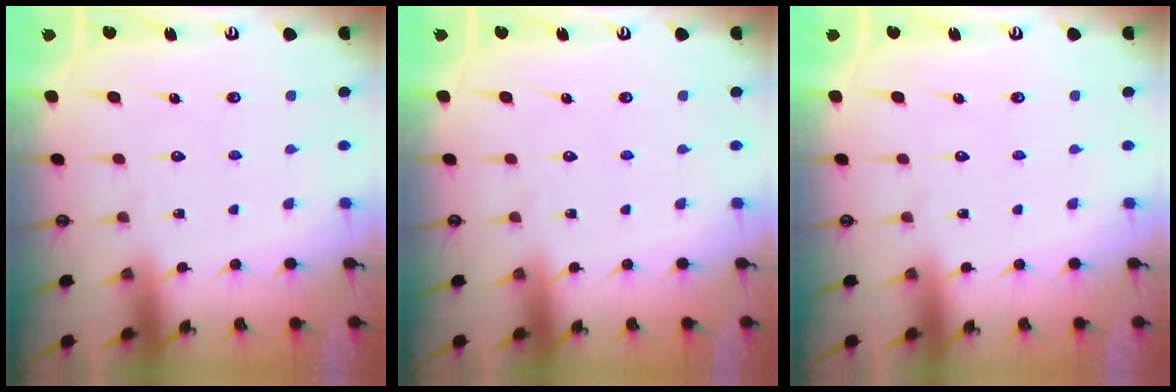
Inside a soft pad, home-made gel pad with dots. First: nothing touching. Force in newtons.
{"total": 0.0}
{"total": 0.0}